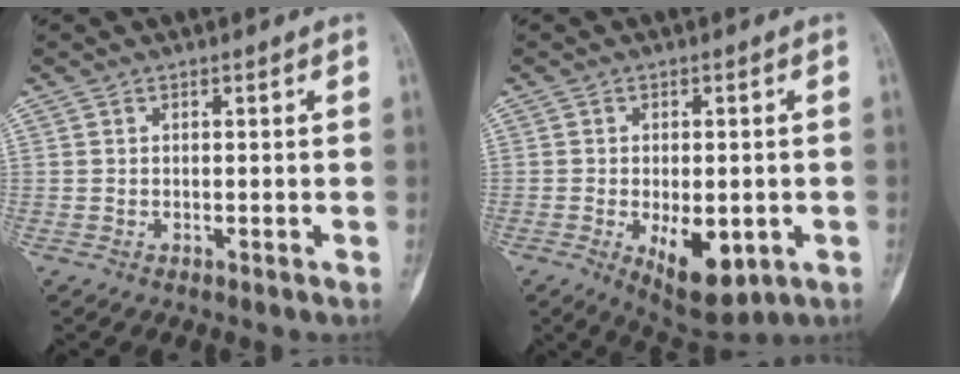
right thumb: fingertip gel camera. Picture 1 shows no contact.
{"total": 10.3, "force": [-3.0, 5.0, 8.4], "torque": [-0.110, -0.008, -0.030]}